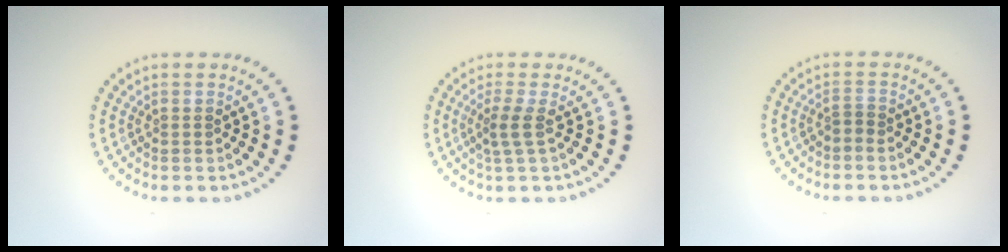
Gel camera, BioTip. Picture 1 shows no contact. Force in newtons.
{"total": 1.9, "press": 1.2, "slide": 1.4}
{"total": 0.8, "press": 0.5, "slide": 0.7}